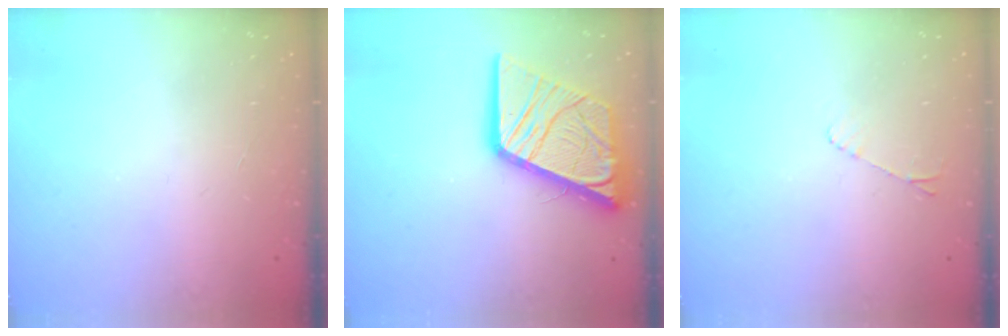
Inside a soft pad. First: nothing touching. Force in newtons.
{"total": 19.2, "press": 19.0, "slide": 2.4}
{"total": 4.4, "press": 4.3, "slide": 0.7}